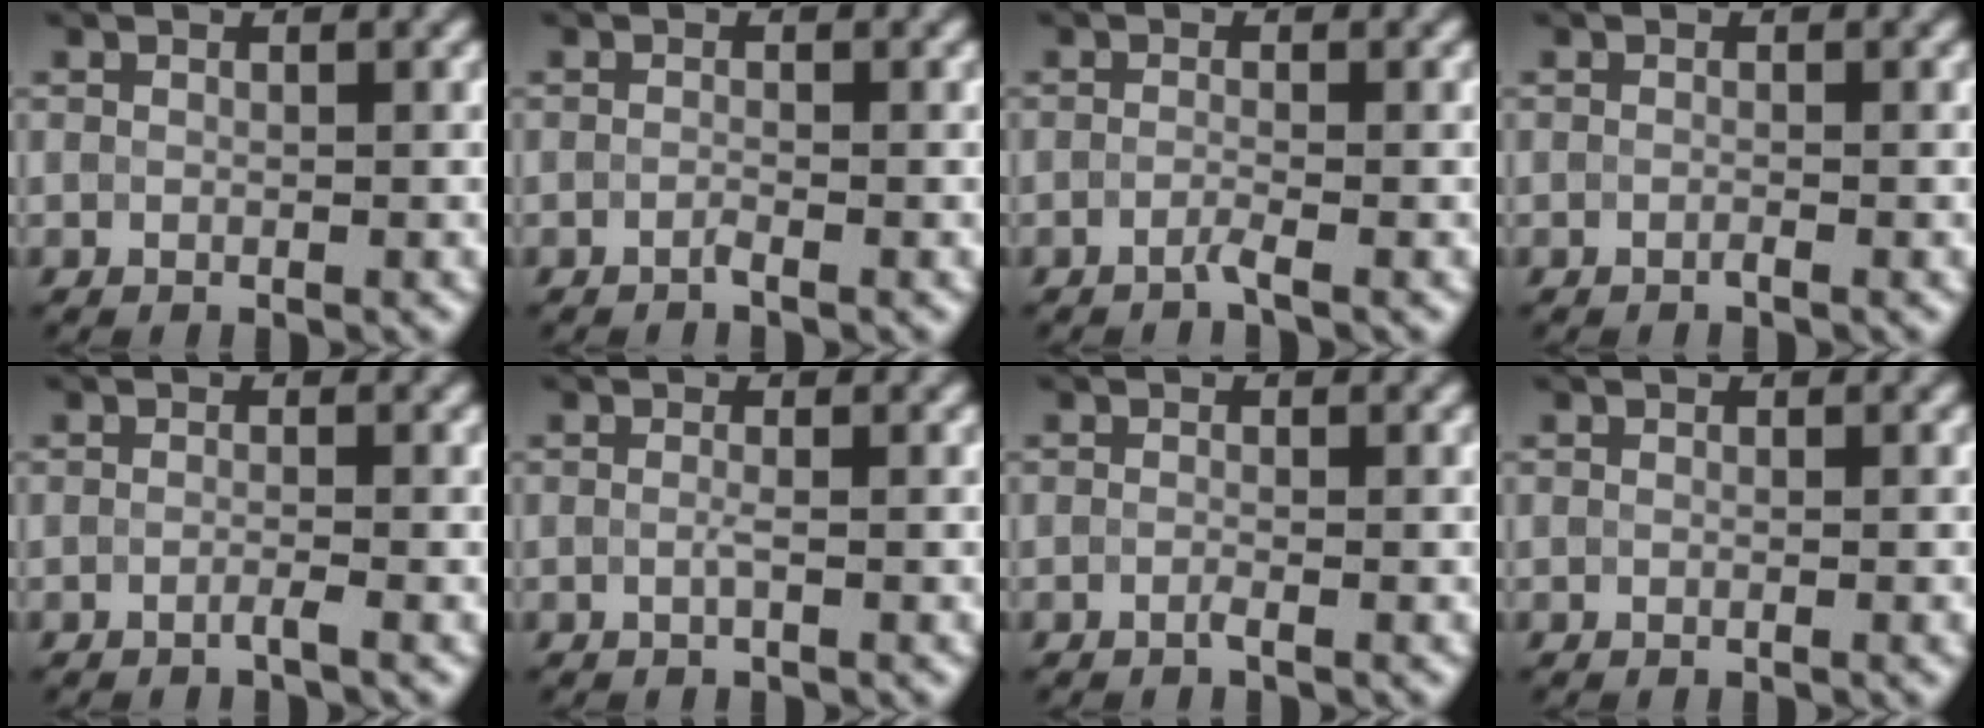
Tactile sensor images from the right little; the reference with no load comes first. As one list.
[{"total": 1.2, "force": [-1.1, -0.4, -0.5], "torque": [0.004, -0.002, -0.017]}, {"total": 1.4, "force": [-1.3, -0.4, -0.1], "torque": [0.000, -0.003, -0.027]}, {"total": 1.0, "force": [-0.9, -0.3, -0.3], "torque": [0.003, -0.005, -0.014]}, {"total": 1.1, "force": [-1.1, -0.3, 0.0], "torque": [0.000, -0.003, -0.021]}, {"total": 0.7, "force": [-0.6, -0.3, -0.1], "torque": [-0.003, -0.007, -0.012]}, {"total": 0.9, "force": [-0.9, -0.2, -0.1], "torque": [0.000, -0.006, -0.015]}, {"total": 0.8, "force": [-0.2, 0.3, 0.7], "torque": [-0.002, 0.000, -0.009]}]